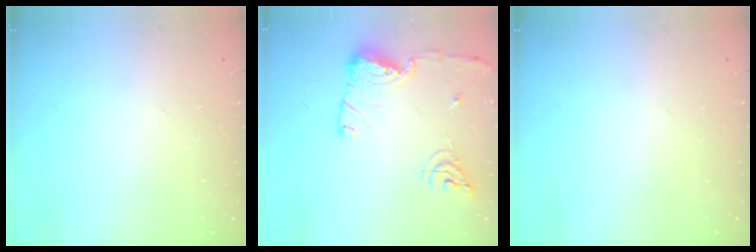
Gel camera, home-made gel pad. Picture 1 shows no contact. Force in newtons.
{"total": 13.7, "press": 13.6, "slide": 1.5}
{"total": 0.0}